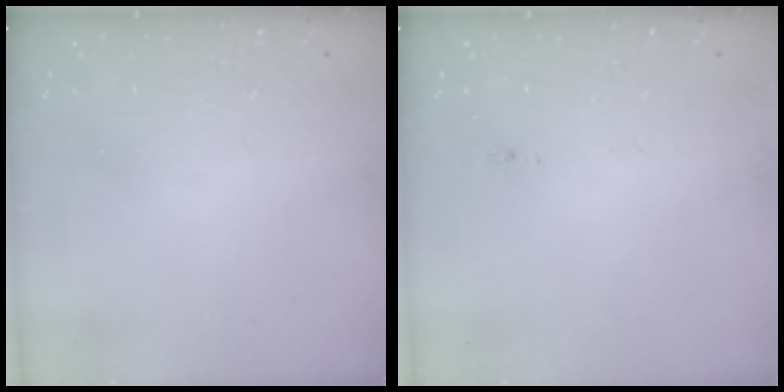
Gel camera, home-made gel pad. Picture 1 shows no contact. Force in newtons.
{"total": 6.6, "press": 6.3, "slide": 1.9}